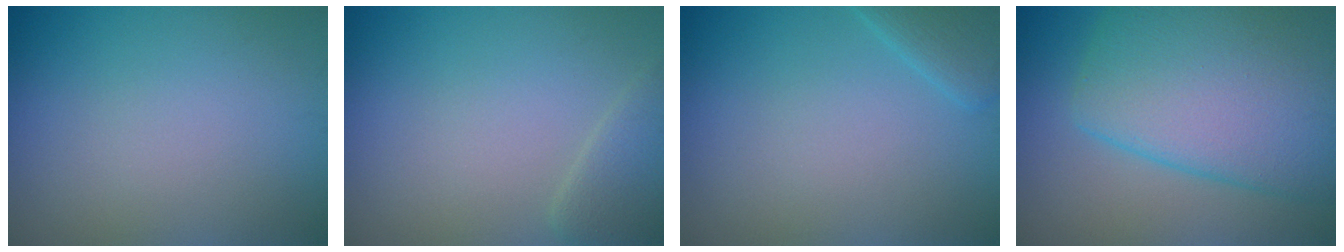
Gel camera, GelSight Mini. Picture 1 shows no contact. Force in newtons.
{"total": 2.2, "press": 2.2, "slide": 0.2}
{"total": 2.3, "press": 2.3, "slide": 0.2}
{"total": 10.3, "press": 10.3, "slide": 0.4}